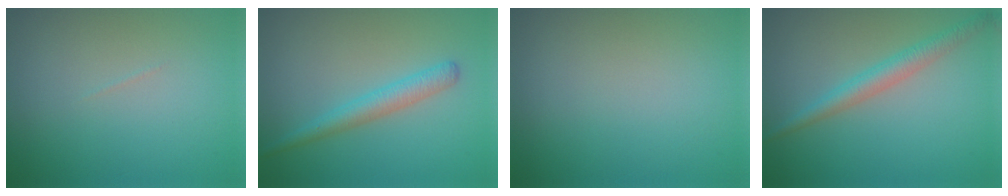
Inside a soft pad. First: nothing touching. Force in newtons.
{"total": 2.7, "press": 2.6, "slide": 0.1}
{"total": 0.0}
{"total": 2.6, "press": 2.6, "slide": 0.0}